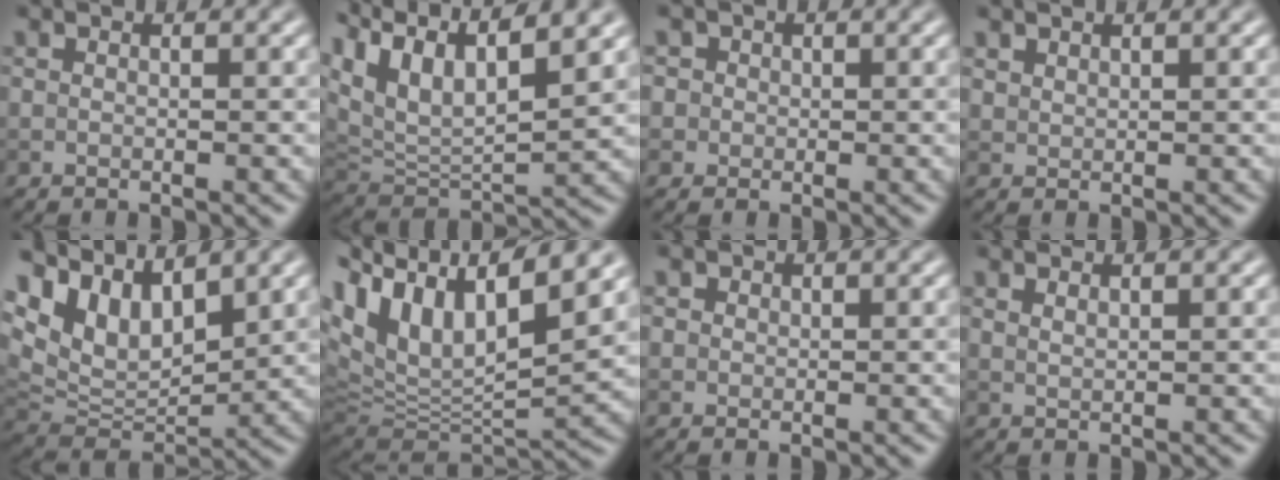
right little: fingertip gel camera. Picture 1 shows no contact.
{"total": 9.9, "force": [5.9, 3.9, 6.9], "torque": [-0.150, 0.021, 0.106]}
{"total": 3.3, "force": [1.1, 2.9, 1.0], "torque": [0.001, 0.016, 0.002]}
{"total": 0.9, "force": [0.8, 0.3, 0.1], "torque": [-0.005, 0.001, 0.022]}
{"total": 7.7, "force": [5.0, 3.8, 4.4], "torque": [-0.087, 0.002, 0.093]}
{"total": 13.6, "force": [6.8, 6.5, 9.8], "torque": [-0.198, 0.031, 0.137]}
{"total": 1.2, "force": [0.6, 1.0, 0.4], "torque": [-0.001, 0.003, 0.000]}
{"total": 0.7, "force": [0.6, 0.2, 0.4], "torque": [-0.006, 0.000, 0.013]}